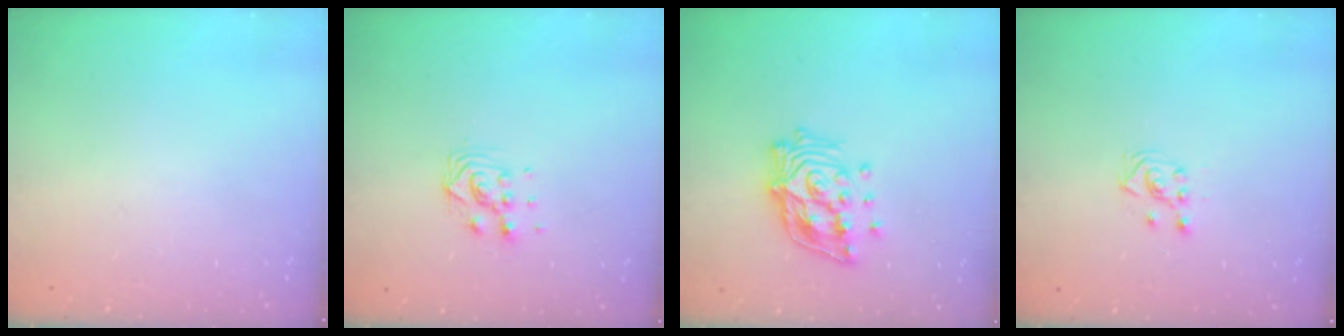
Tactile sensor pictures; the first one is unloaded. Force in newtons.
{"total": 6.6, "press": 6.6, "slide": 0.4}
{"total": 16.0, "press": 15.9, "slide": 2.3}
{"total": 3.0, "press": 2.8, "slide": 1.0}